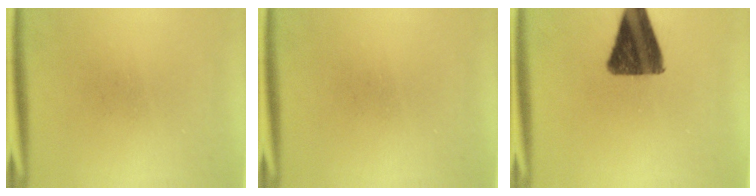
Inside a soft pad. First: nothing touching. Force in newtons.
{"total": 0.0}
{"total": 12.5}